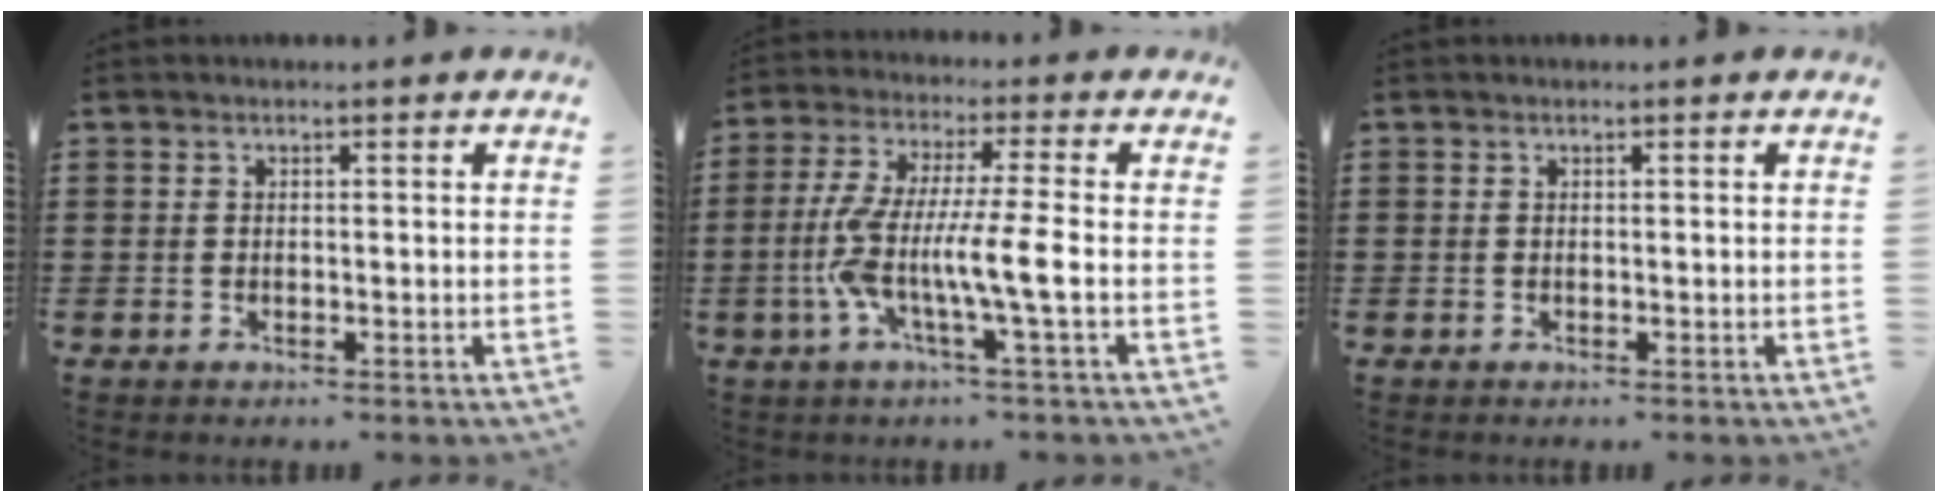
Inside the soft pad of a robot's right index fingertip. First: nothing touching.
{"total": 10.3, "force": [-2.7, 0.5, 9.9], "torque": [-0.215, -0.017, -0.061]}
{"total": 0.0}